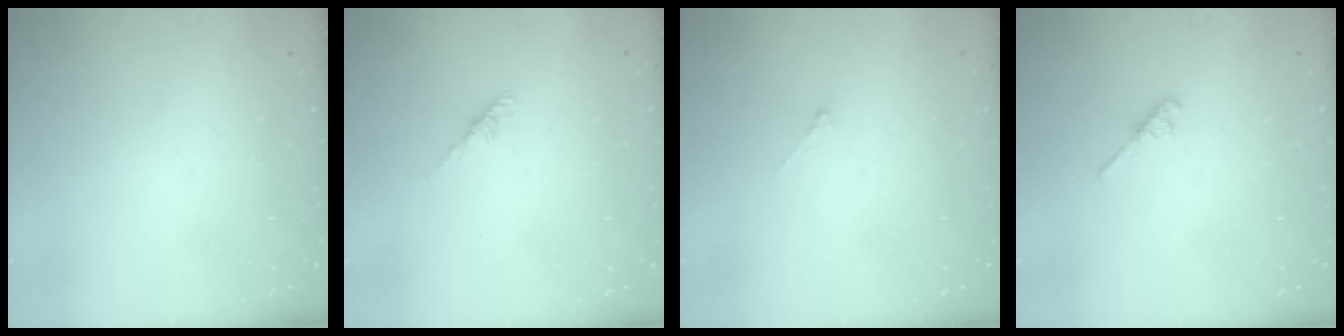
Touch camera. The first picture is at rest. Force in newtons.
{"total": 2.2, "press": 2.1, "slide": 0.6}
{"total": 0.6, "press": 0.5, "slide": 0.3}
{"total": 3.3, "press": 3.2, "slide": 0.5}